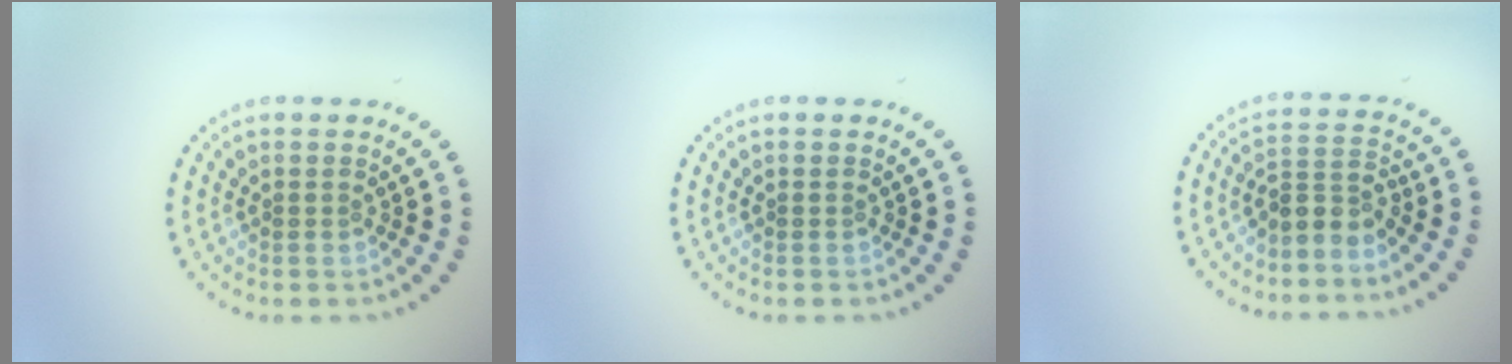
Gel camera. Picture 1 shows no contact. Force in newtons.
{"total": 0.0}
{"total": 2.7, "press": 1.8, "slide": 1.9}